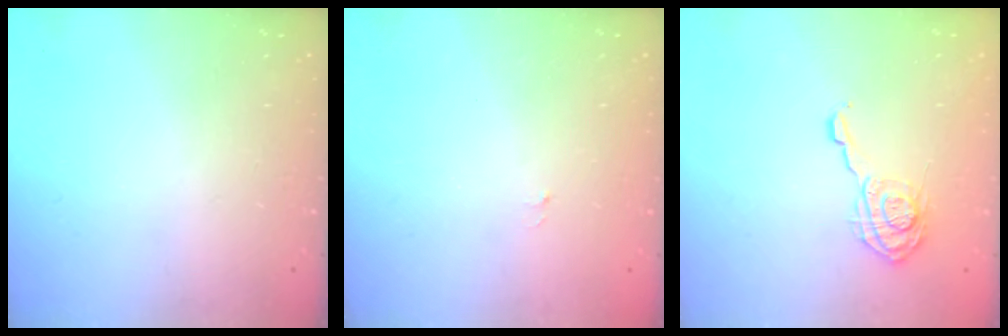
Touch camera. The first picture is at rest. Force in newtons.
{"total": 2.8, "press": 2.6, "slide": 0.8}
{"total": 13.8, "press": 13.8, "slide": 0.5}